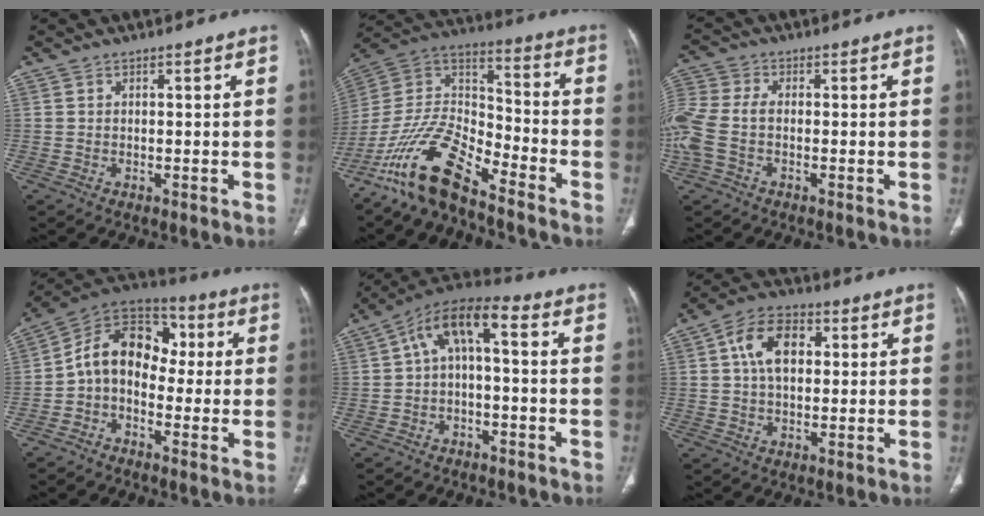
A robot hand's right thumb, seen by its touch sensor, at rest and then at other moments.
{"total": 16.2, "force": [-11.9, 5.6, 9.4], "torque": [-0.168, 0.082, -0.229]}
{"total": 11.2, "force": [-1.7, 7.2, 8.5], "torque": [-0.230, 0.017, -0.033]}
{"total": 12.7, "force": [-0.7, 9.1, 8.8], "torque": [-0.115, 0.055, -0.031]}
{"total": 9.2, "force": [-0.1, 4.2, 8.2], "torque": [-0.139, 0.050, -0.010]}
{"total": 9.8, "force": [2.2, 6.2, 7.3], "torque": [-0.116, 0.014, 0.034]}